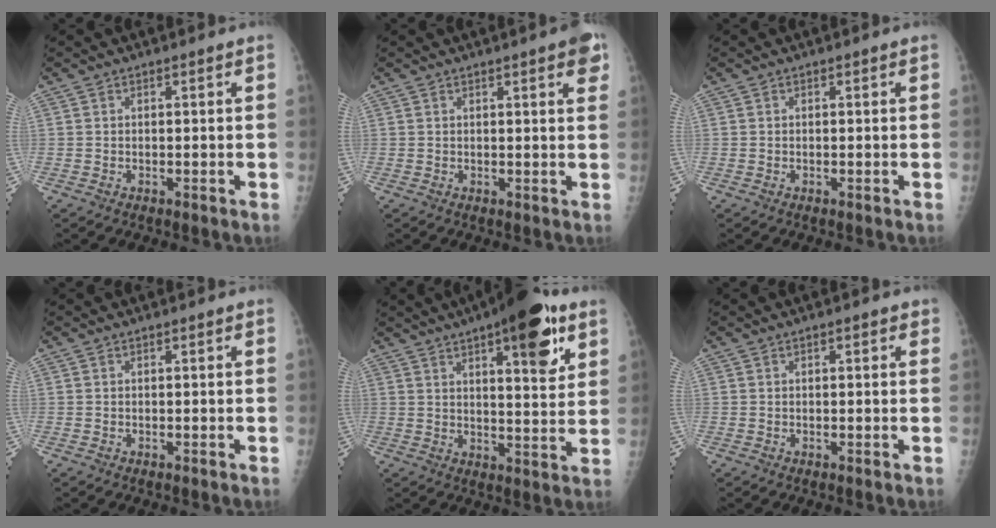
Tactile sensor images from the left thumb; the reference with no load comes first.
{"total": 4.3, "force": [2.2, 0.9, 3.6], "torque": [-0.033, -0.004, 0.021]}
{"total": 0.0}
{"total": 0.0}
{"total": 15.7, "force": [8.3, 4.9, 12.4], "torque": [-0.144, -0.030, 0.114]}
{"total": 1.3, "force": [0.6, 0.6, 1.0], "torque": [-0.010, 0.001, 0.006]}